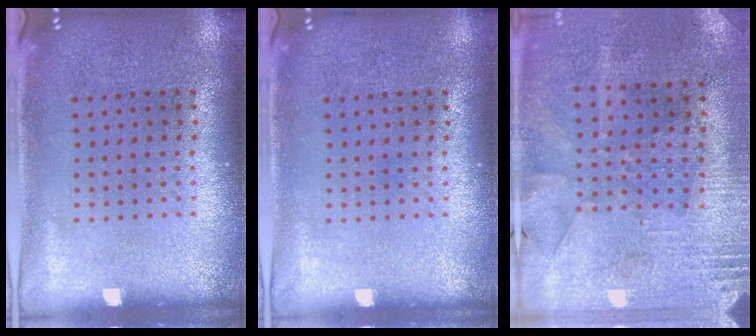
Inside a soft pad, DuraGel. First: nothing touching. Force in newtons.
{"total": 0.0}
{"total": 2.7, "press": 2.4, "slide": 1.3}